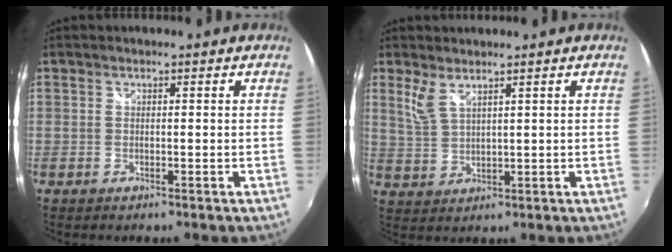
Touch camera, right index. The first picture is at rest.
{"total": 4.0, "force": [2.8, 1.2, 2.6], "torque": [-0.056, -0.003, 0.060]}